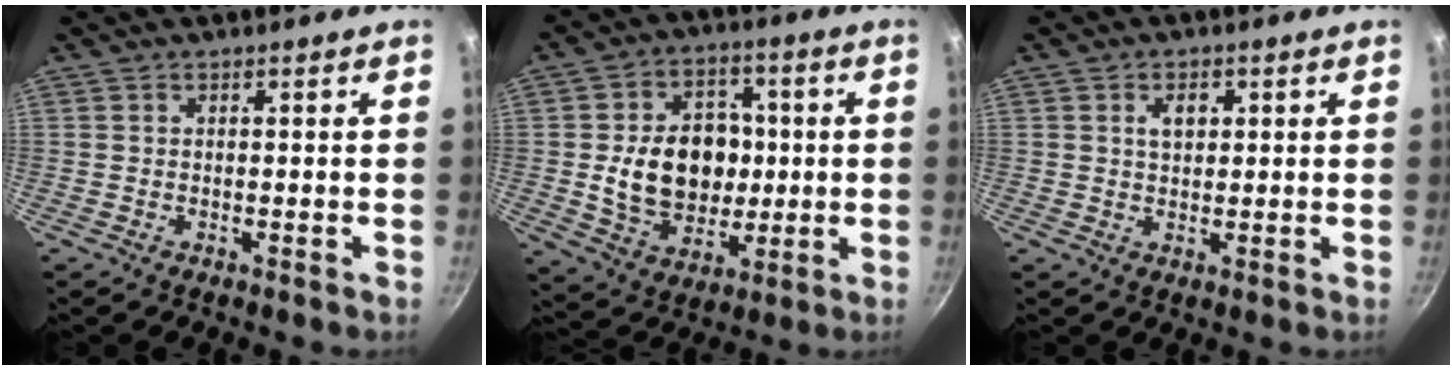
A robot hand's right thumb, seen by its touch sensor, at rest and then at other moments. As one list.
[{"total": 16.2, "force": [0.2, 12.5, 10.3], "torque": [-0.130, 0.011, 0.010]}, {"total": 3.5, "force": [1.0, 2.3, 2.4], "torque": [-0.023, 0.001, 0.016]}]